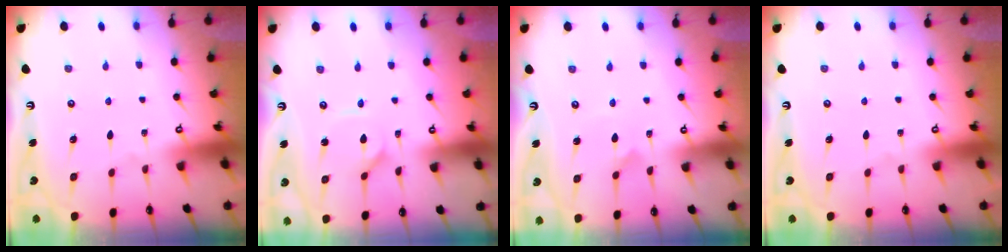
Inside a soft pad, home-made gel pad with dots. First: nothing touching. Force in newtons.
{"total": 1.5, "press": 1.4, "slide": 0.3}
{"total": 2.8, "press": 2.8, "slide": 0.2}
{"total": 0.0}